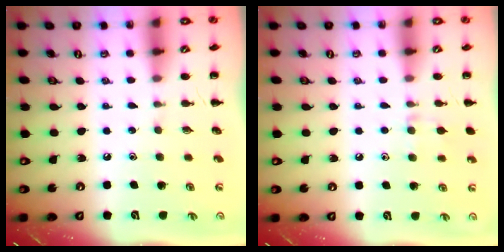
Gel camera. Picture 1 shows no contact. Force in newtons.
{"total": 7.4, "press": 6.9, "slide": 2.5}